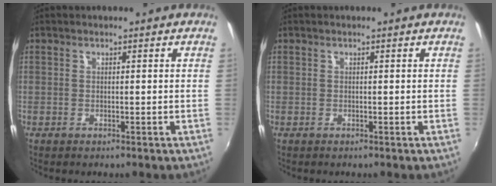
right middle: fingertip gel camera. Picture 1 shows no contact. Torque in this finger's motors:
{"motor_torque": [0.00, 0.00, 0.00, 0.00]}